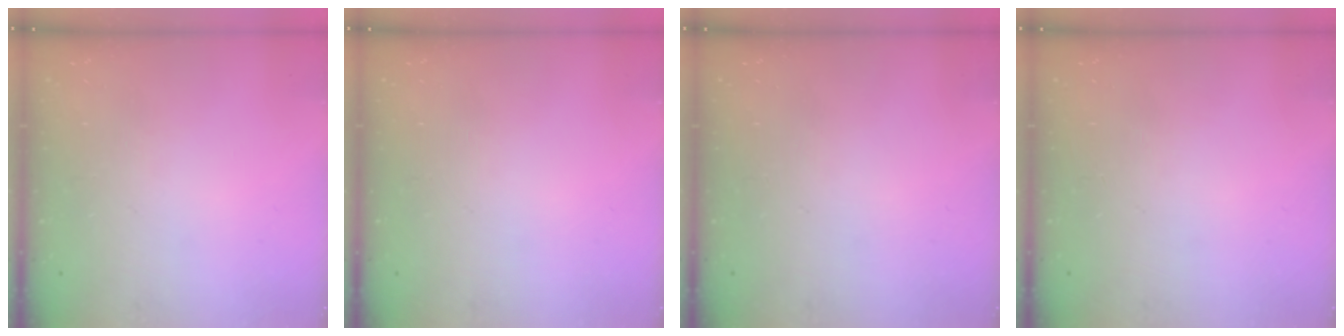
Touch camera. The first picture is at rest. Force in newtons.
{"total": 0.0}
{"total": 0.0}
{"total": 0.0}